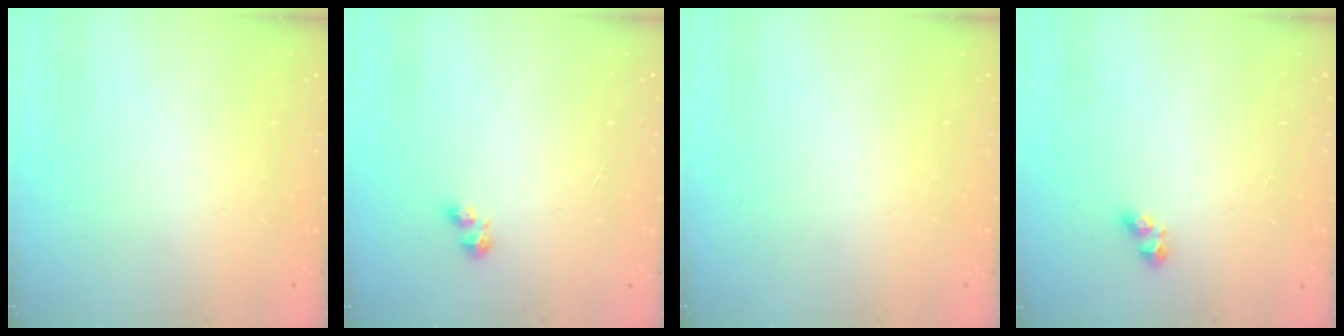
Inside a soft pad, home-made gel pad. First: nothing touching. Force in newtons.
{"total": 2.2, "press": 2.1, "slide": 0.6}
{"total": 0.0}
{"total": 2.9, "press": 2.6, "slide": 1.1}